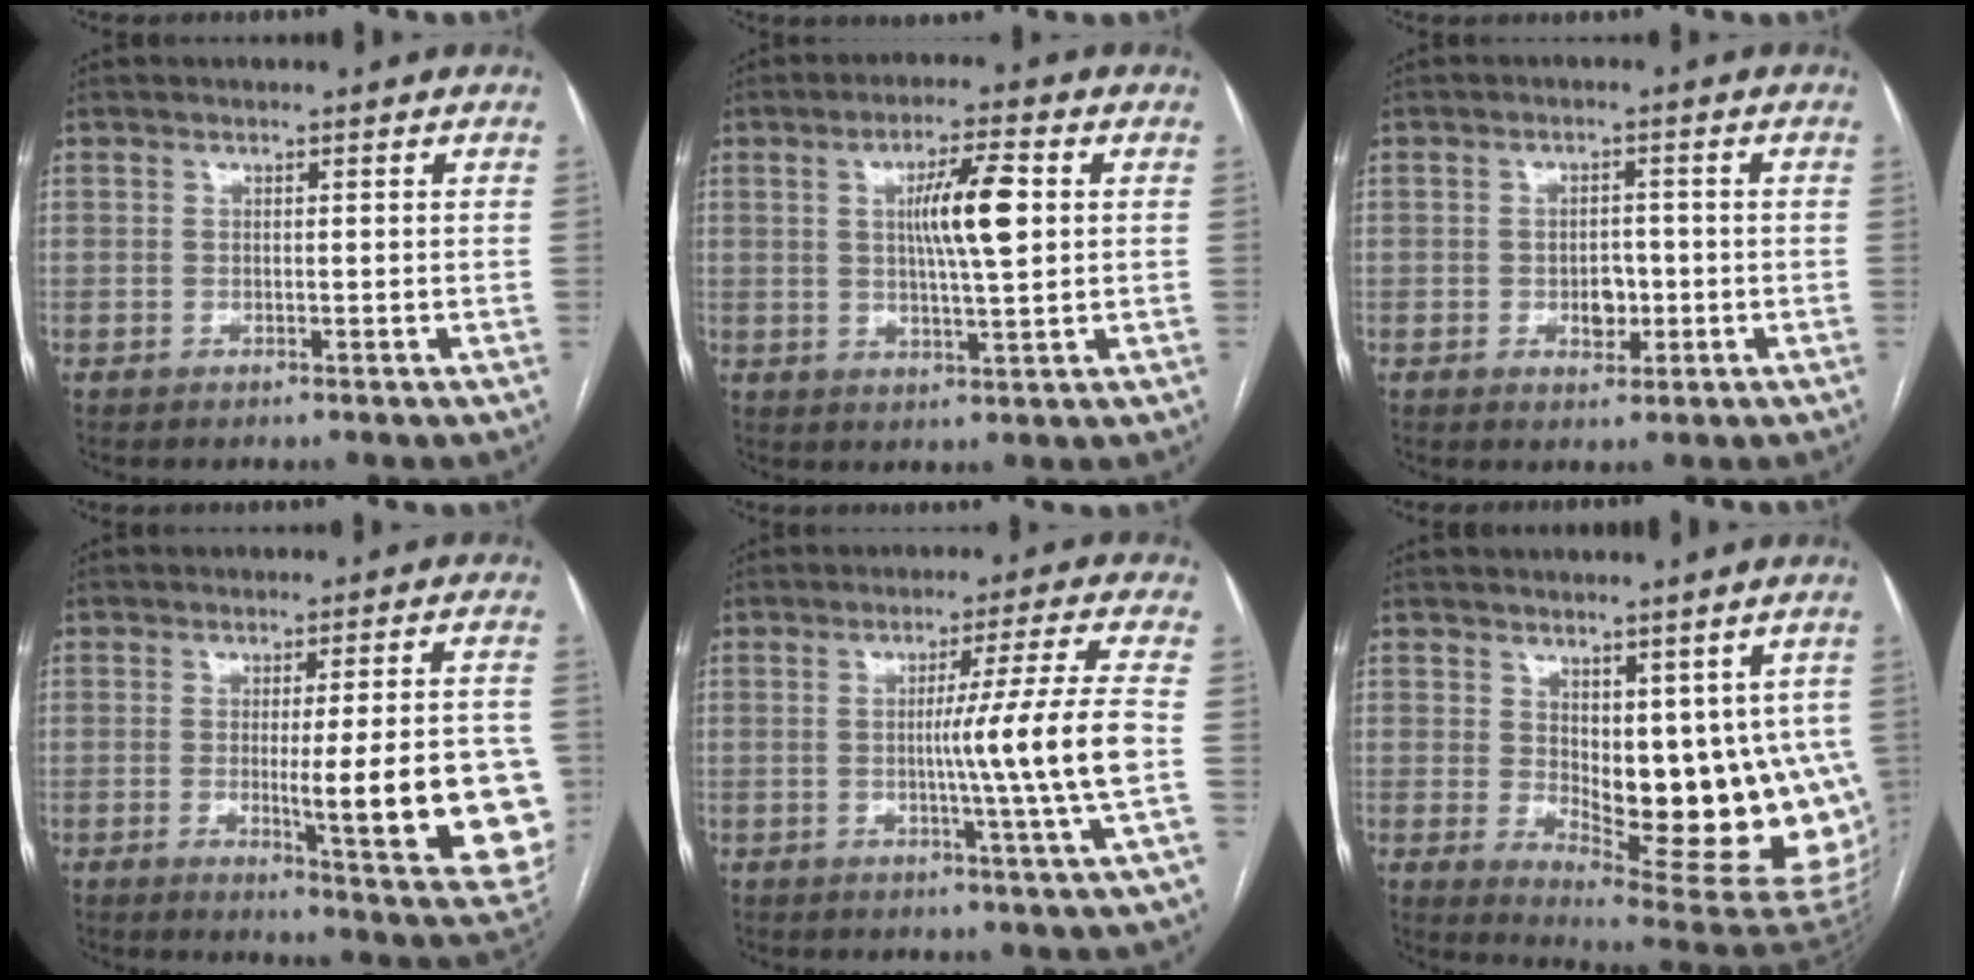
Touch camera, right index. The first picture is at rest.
{"total": 8.3, "force": [1.6, 0.8, 8.1], "torque": [-0.143, 0.003, 0.028]}
{"total": 3.5, "force": [-0.7, 2.2, 2.6], "torque": [-0.034, 0.003, -0.005]}
{"total": 16.4, "force": [-2.3, 1.9, 16.2], "torque": [-0.138, -0.009, -0.015]}
{"total": 10.1, "force": [-1.0, -3.0, 9.6], "torque": [-0.149, -0.012, -0.010]}
{"total": 16.4, "force": [0.7, 7.1, 14.8], "torque": [-0.154, -0.020, 0.029]}